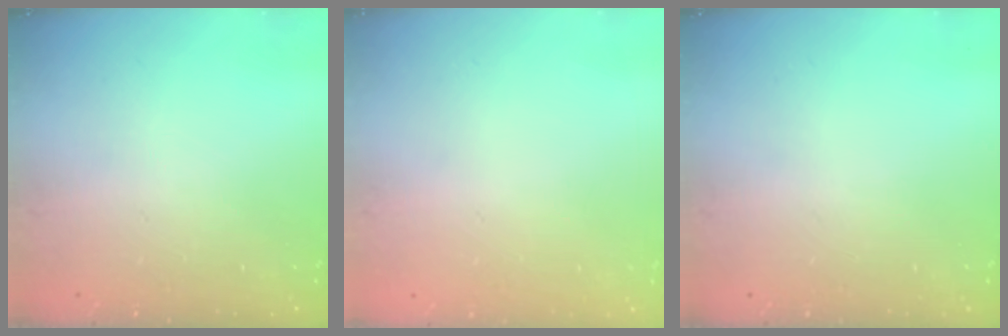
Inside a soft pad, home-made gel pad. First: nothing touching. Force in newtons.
{"total": 0.0}
{"total": 0.0}